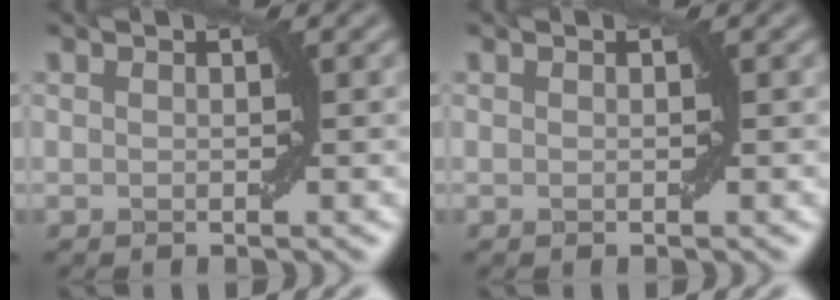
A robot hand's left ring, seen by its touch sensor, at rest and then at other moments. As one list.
[{"total": 0.0}]